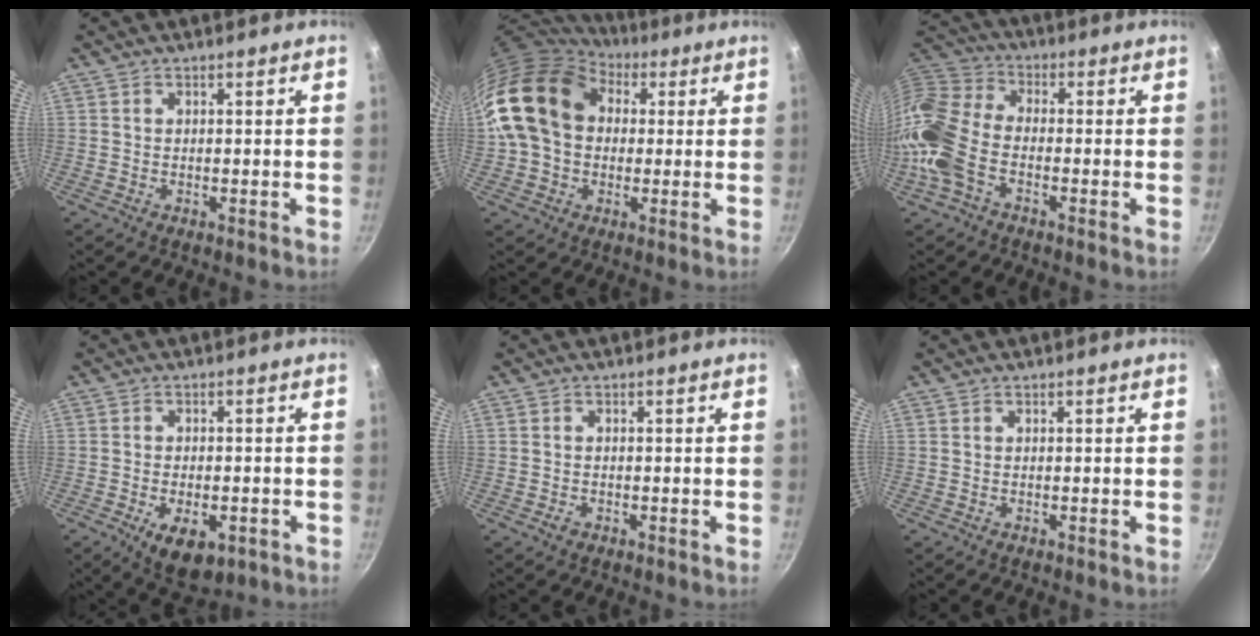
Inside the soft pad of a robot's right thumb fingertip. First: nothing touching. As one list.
[{"total": 18.1, "force": [4.1, 13.7, 11.1], "torque": [-0.187, 0.029, 0.062]}, {"total": 13.0, "force": [-4.8, 7.6, 9.4], "torque": [-0.183, 0.040, -0.120]}, {"total": 8.5, "force": [-3.3, 4.6, 6.4], "torque": [-0.082, 0.008, -0.036]}, {"total": 1.2, "force": [-0.7, 0.9, 0.5], "torque": [-0.008, 0.002, -0.011]}, {"total": 0.0}]